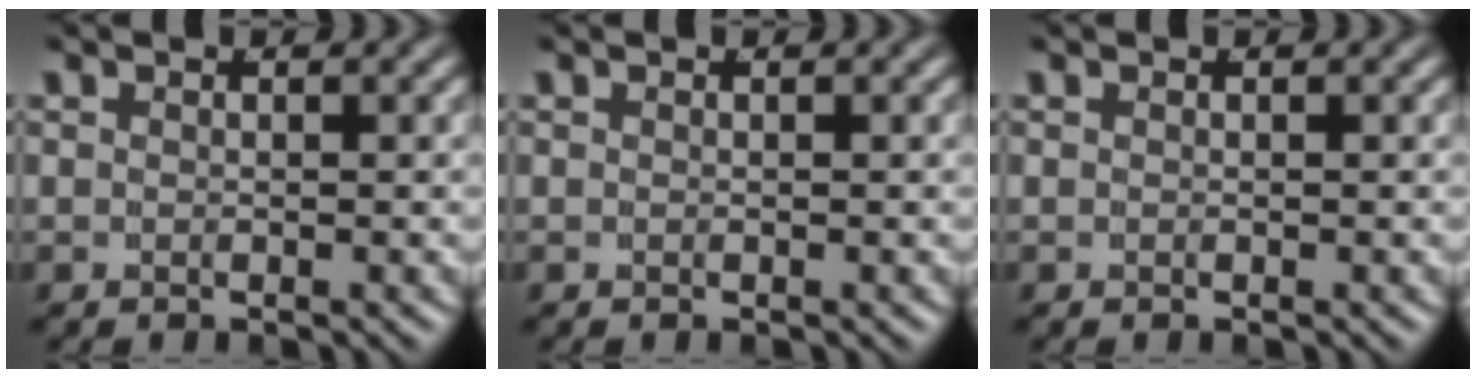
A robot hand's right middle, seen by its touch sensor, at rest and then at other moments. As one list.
[{"total": 0.0}, {"total": 0.0}]